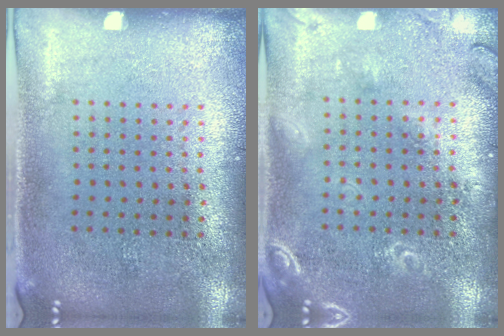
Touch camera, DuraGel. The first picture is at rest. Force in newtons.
{"total": 2.8, "press": 2.7, "slide": 0.4}